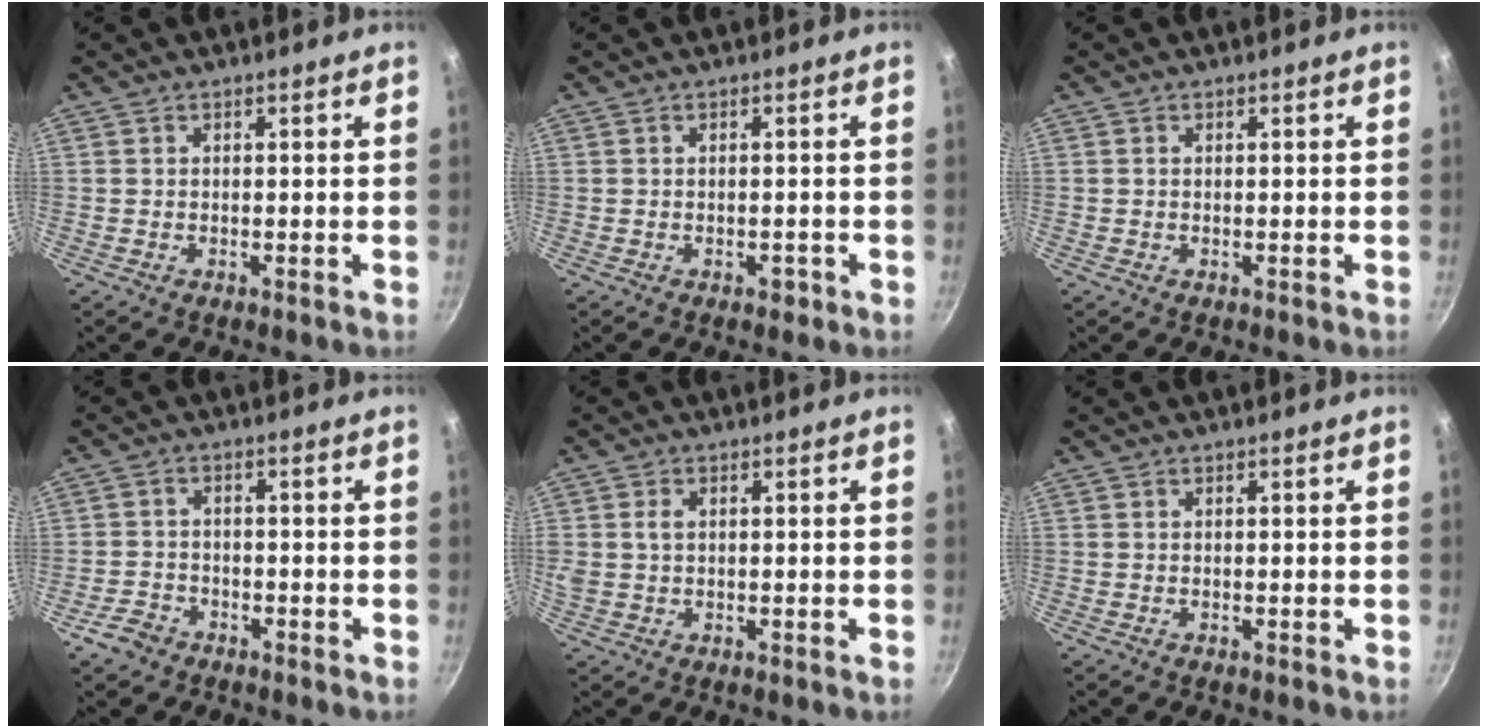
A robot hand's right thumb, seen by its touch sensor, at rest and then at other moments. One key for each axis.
{"total": 1.4, "fx": -0.7, "fy": 0.8, "fz": 0.8, "tx": -0.008, "ty": 0.008, "tz": -0.005}
{"total": 0.0}
{"total": 4.1, "fx": -2.8, "fy": 2.8, "fz": 1.3, "tx": -0.021, "ty": 0.030, "tz": -0.049}
{"total": 3.1, "fx": 0.5, "fy": 2.2, "fz": 2.0, "tx": -0.036, "ty": 0.004, "tz": 0.009}
{"total": 0.0}